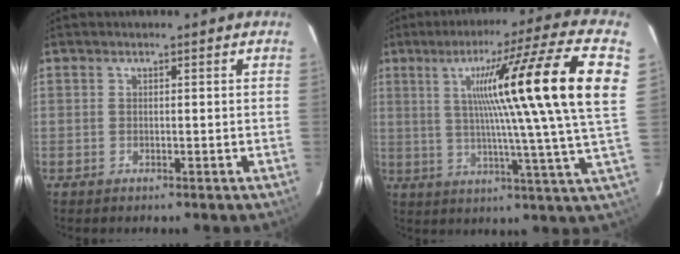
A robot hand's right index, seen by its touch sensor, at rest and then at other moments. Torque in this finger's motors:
{"motor_torque": [2.03, 0.11, 1.05, 0.21]}